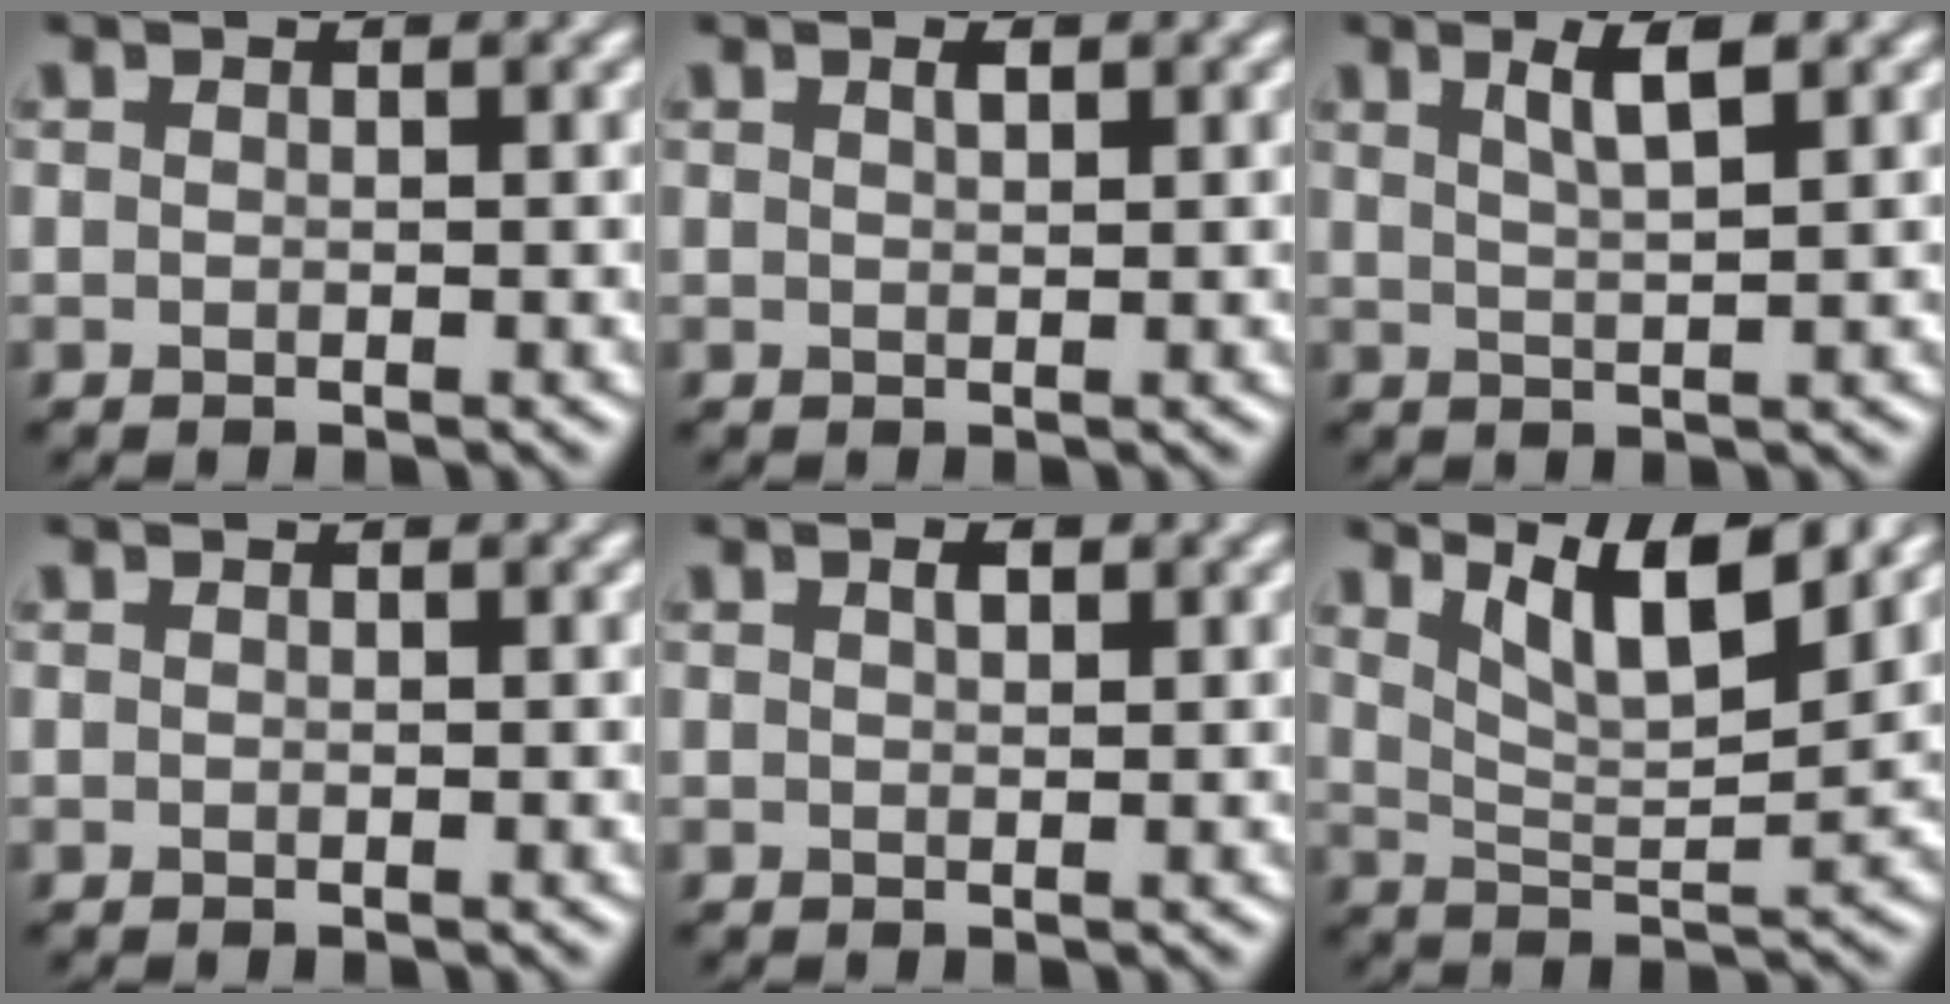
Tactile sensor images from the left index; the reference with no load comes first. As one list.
[{"total": 0.8, "force": [0.5, 0.2, 0.6], "torque": [-0.011, 0.000, 0.009]}, {"total": 3.3, "force": [1.6, 0.8, 2.8], "torque": [-0.038, 0.004, 0.026]}, {"total": 0.0}, {"total": 1.0, "force": [0.5, 0.4, 0.8], "torque": [-0.015, 0.000, 0.010]}, {"total": 7.1, "force": [4.6, 1.7, 5.2], "torque": [-0.079, 0.005, 0.077]}]